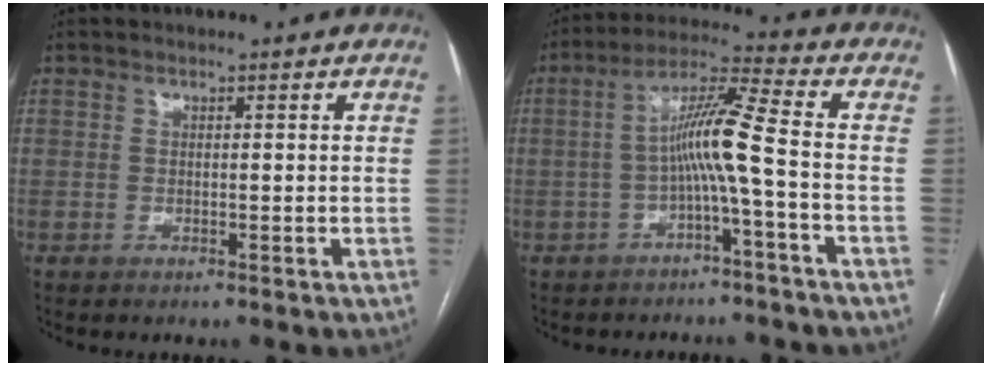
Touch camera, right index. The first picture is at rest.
{"total": 8.0, "force": [-1.9, -1.0, 7.7], "torque": [-0.139, 0.023, -0.034]}